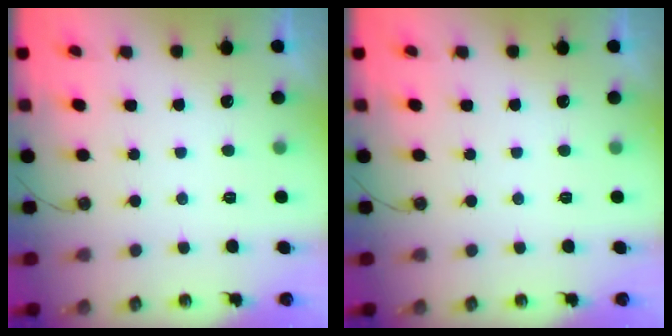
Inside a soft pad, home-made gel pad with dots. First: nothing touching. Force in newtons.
{"total": 0.0}